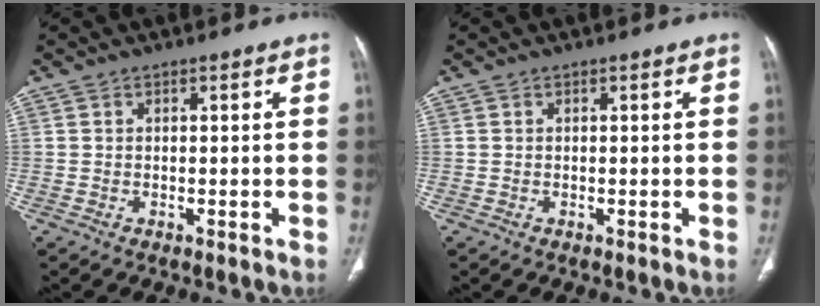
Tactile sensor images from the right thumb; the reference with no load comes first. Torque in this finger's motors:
{"motor_torque": [0.00, 0.00, -0.32, 0.21, -0.03]}